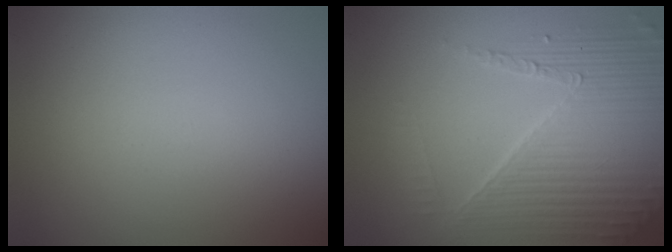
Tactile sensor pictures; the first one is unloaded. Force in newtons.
{"total": 6.7, "press": 5.0, "slide": 4.5}